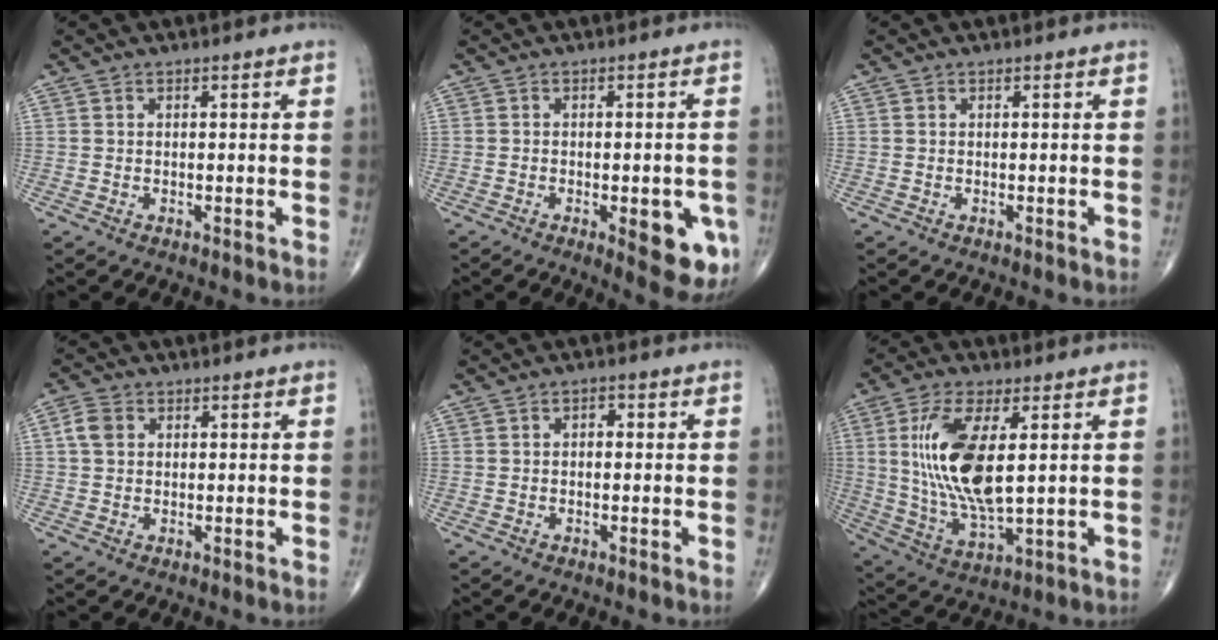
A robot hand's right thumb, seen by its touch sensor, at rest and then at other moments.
{"total": 10.0, "force": [-3.3, 3.7, 8.6], "torque": [-0.083, -0.002, -0.032]}
{"total": 0.0}
{"total": 3.4, "force": [0.8, 2.7, 2.0], "torque": [-0.039, 0.008, 0.012]}
{"total": 1.3, "force": [0.2, 0.9, 1.0], "torque": [-0.008, 0.006, -0.003]}
{"total": 15.5, "force": [2.8, 5.9, 14.1], "torque": [-0.289, -0.022, 0.061]}